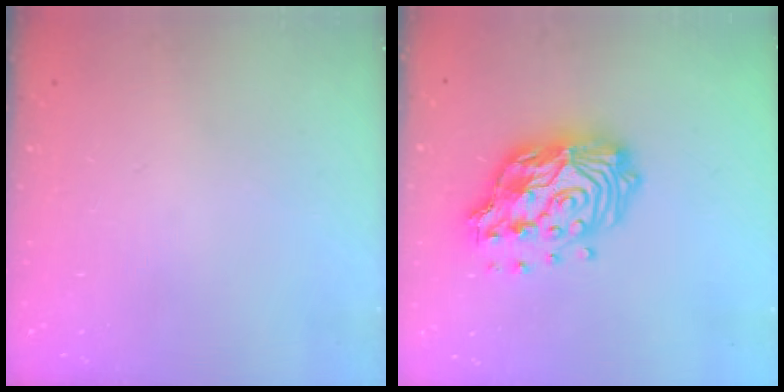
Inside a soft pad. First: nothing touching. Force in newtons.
{"total": 18.7, "press": 18.6, "slide": 1.5}